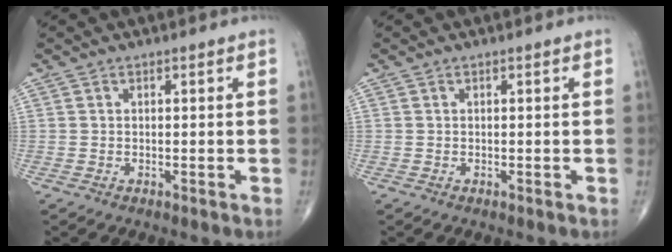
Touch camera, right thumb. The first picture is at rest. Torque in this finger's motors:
{"motor_torque": [0.07, 0.08, 0.00, 0.00, 0.00]}